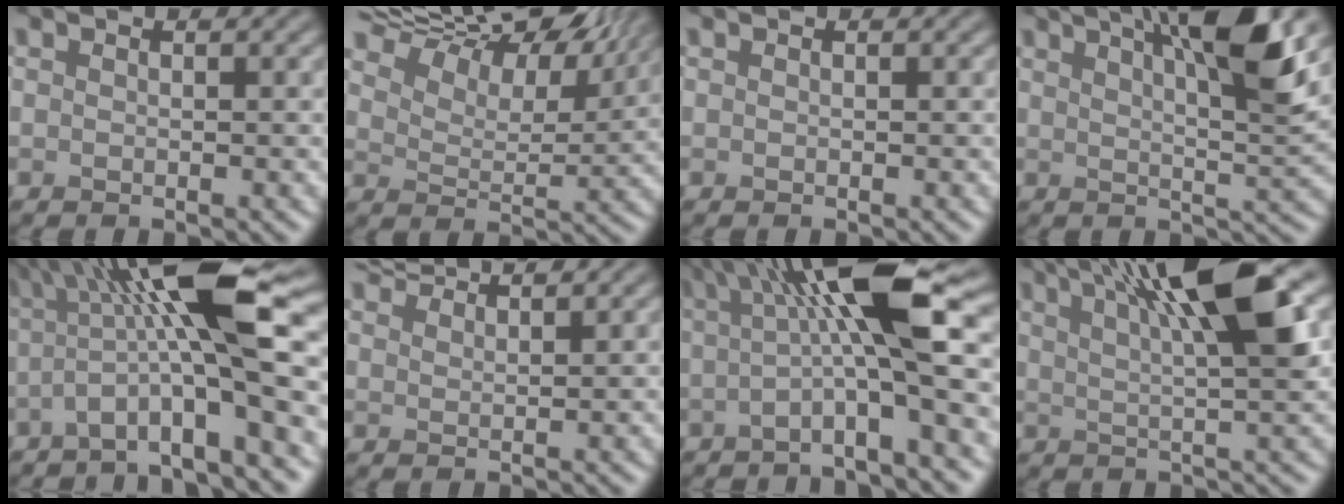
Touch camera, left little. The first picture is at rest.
{"total": 13.1, "force": [11.0, 4.0, 5.9], "torque": [-0.127, 0.019, 0.158]}
{"total": 0.8, "force": [-0.4, -0.3, -0.6], "torque": [0.008, -0.003, 0.001]}
{"total": 8.4, "force": [4.2, 1.5, 7.2], "torque": [-0.090, 0.013, 0.072]}
{"total": 11.1, "force": [0.0, 2.0, 10.9], "torque": [-0.166, 0.014, 0.005]}
{"total": 2.5, "force": [2.4, -0.2, 0.0], "torque": [0.008, 0.003, 0.058]}
{"total": 9.5, "force": [0.8, 1.4, 9.3], "torque": [-0.134, 0.005, 0.018]}
{"total": 9.5, "force": [4.3, 1.6, 8.3], "torque": [-0.120, 0.009, 0.083]}